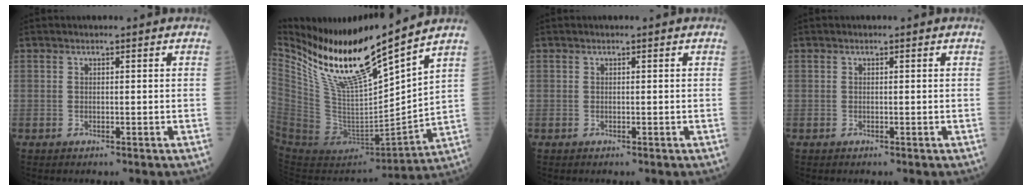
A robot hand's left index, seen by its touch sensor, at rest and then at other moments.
{"total": 18.3, "force": [14.8, 1.5, 10.7], "torque": [-0.201, -0.030, 0.294]}
{"total": 0.0}
{"total": 0.0}